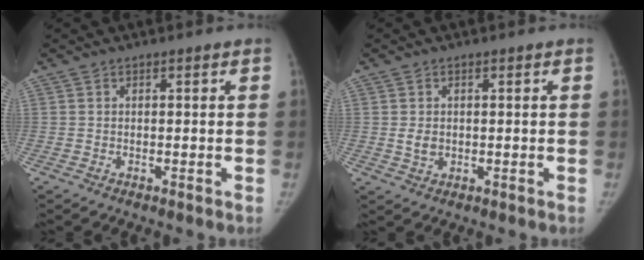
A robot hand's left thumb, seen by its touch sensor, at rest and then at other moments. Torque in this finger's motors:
{"motor_torque": [0.53, 0.65, 0.53, -0.64, 0.17]}